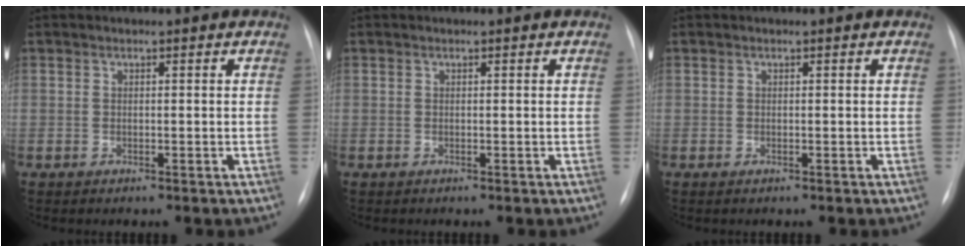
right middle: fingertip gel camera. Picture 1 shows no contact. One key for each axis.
{"total": 0.0}
{"total": 0.0}